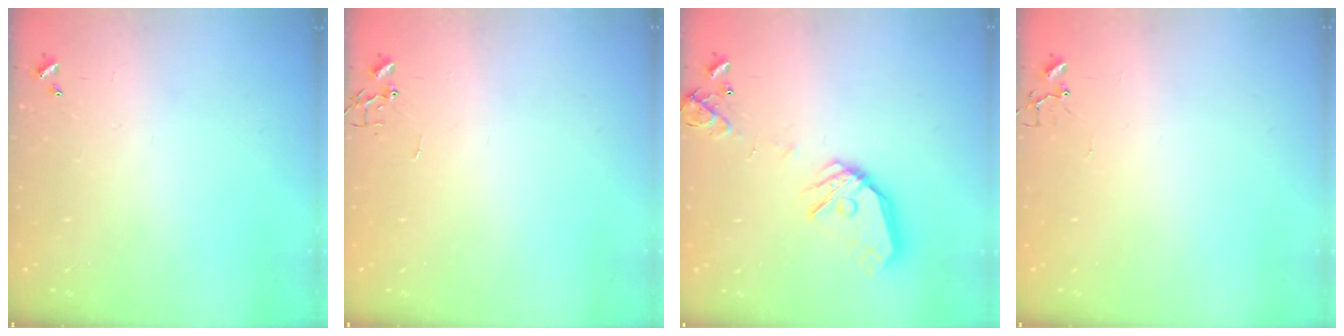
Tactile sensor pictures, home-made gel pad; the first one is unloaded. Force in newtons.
{"total": 0.0}
{"total": 15.6, "press": 15.5, "slide": 1.7}
{"total": 5.5, "press": 5.5, "slide": 0.3}